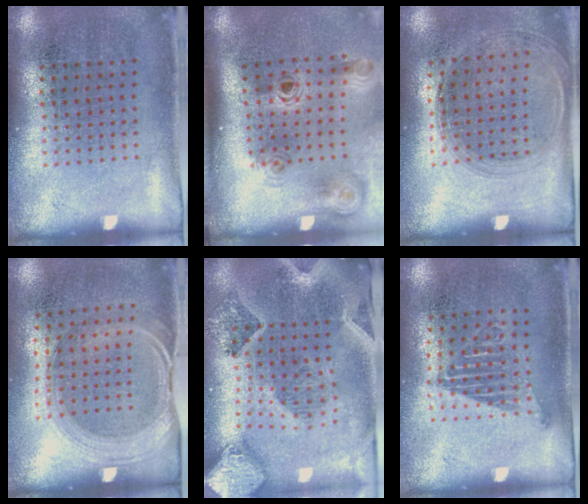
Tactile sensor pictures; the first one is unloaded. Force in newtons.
{"total": 1.6, "press": 1.3, "slide": 1.0}
{"total": 1.4, "press": 1.2, "slide": 0.6}
{"total": 1.5, "press": 1.3, "slide": 0.8}
{"total": 2.6, "press": 2.4, "slide": 1.1}
{"total": 1.1, "press": 1.0, "slide": 0.6}